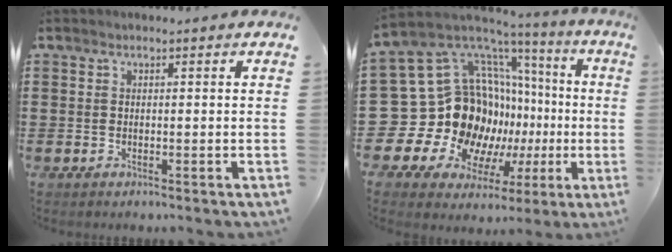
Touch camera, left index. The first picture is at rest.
{"total": 20.0, "force": [-1.8, 17.3, 9.9], "torque": [-0.227, -0.060, 0.033]}